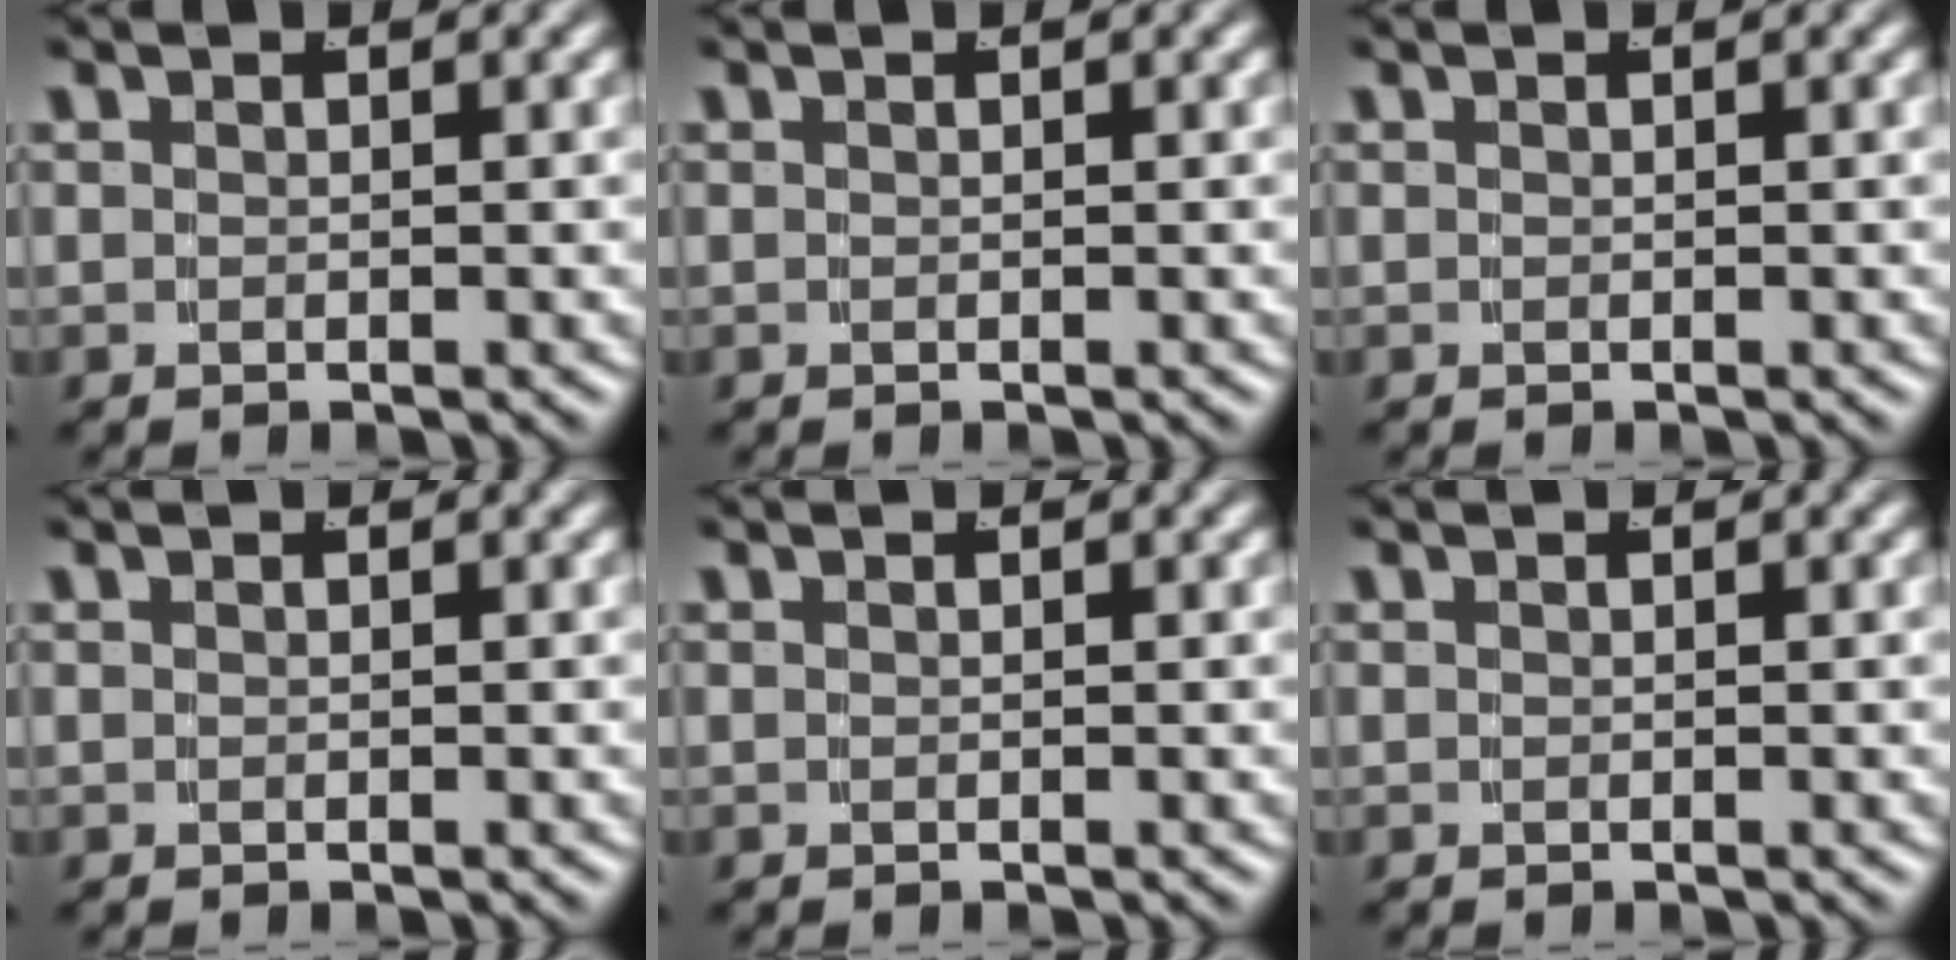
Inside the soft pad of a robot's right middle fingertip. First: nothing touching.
{"total": 0.0}
{"total": 0.0}
{"total": 0.0}
{"total": 0.0}
{"total": 0.0}